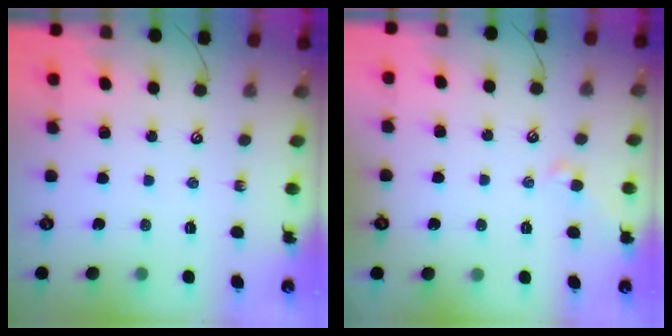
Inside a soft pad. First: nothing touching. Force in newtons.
{"total": 0.5, "press": 0.1, "slide": 0.5}